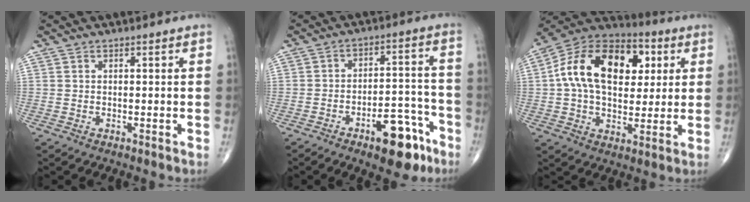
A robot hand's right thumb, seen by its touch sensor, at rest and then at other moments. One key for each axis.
{"total": 11.9, "fx": -6.9, "fy": 5.2, "fz": 8.3, "tx": -0.088, "ty": 0.056, "tz": -0.095}
{"total": 21.3, "fx": 4.5, "fy": 13.4, "fz": 15.9, "tx": -0.246, "ty": 0.013, "tz": 0.063}